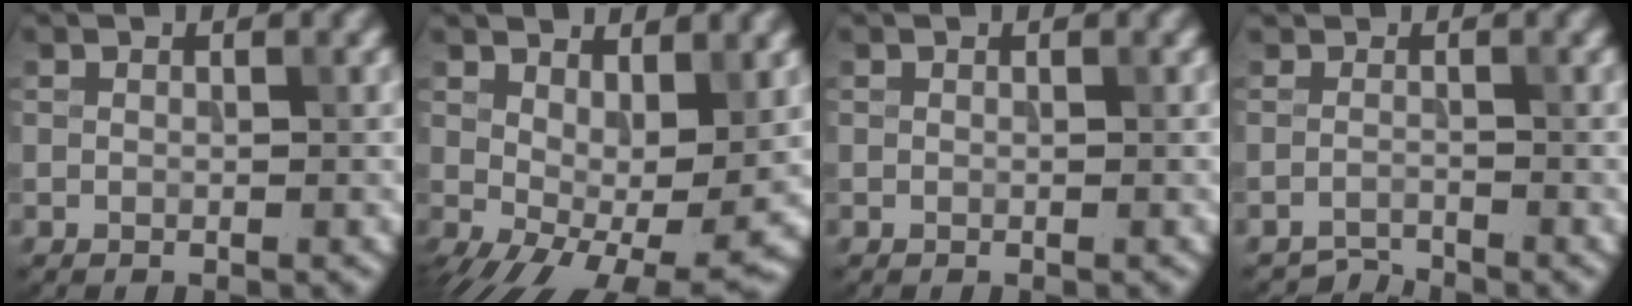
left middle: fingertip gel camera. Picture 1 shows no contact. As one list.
[{"total": 10.2, "force": [0.3, 4.8, 9.0], "torque": [-0.146, -0.016, 0.025]}, {"total": 0.0}, {"total": 1.5, "force": [-1.5, 0.1, -0.4], "torque": [0.007, 0.004, -0.030]}]